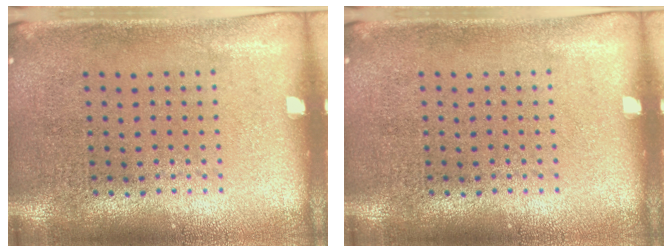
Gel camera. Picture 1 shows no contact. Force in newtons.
{"total": 0.0}